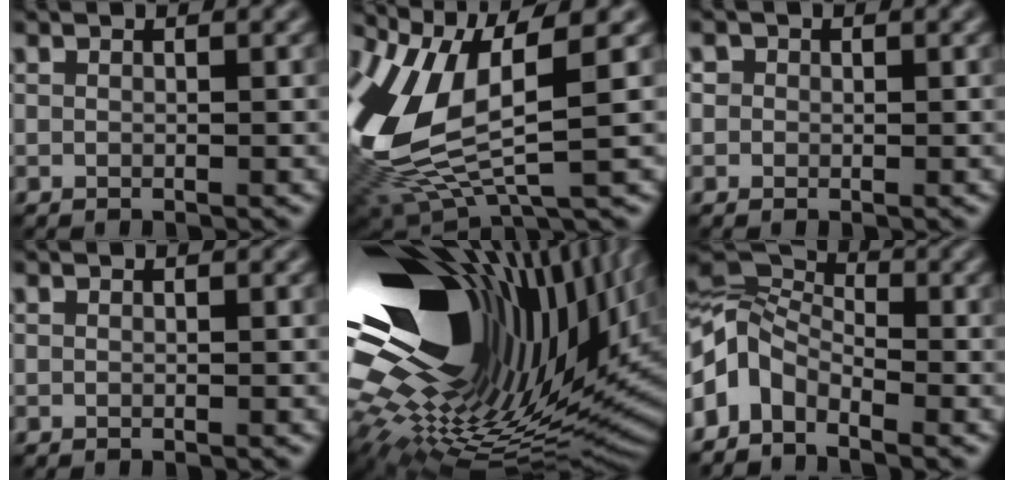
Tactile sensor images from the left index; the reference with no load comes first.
{"total": 11.8, "force": [1.2, 5.2, 10.5], "torque": [-0.245, -0.019, 0.026]}
{"total": 1.0, "force": [0.1, 0.9, 0.2], "torque": [0.000, -0.003, -0.006]}
{"total": 0.0}
{"total": 21.3, "force": [3.3, 10.8, 18.1], "torque": [-0.324, -0.035, 0.050]}
{"total": 6.0, "force": [-3.0, 3.8, 3.6], "torque": [-0.070, 0.007, -0.082]}